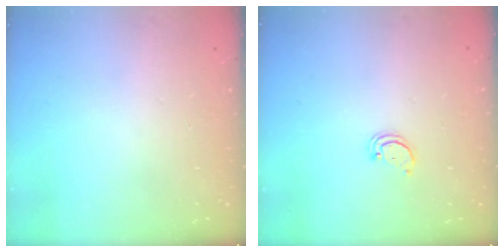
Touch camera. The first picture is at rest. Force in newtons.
{"total": 1.5, "press": 1.5, "slide": 0.1}